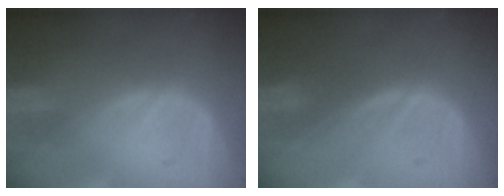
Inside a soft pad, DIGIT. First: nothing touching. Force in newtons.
{"total": 0.0}